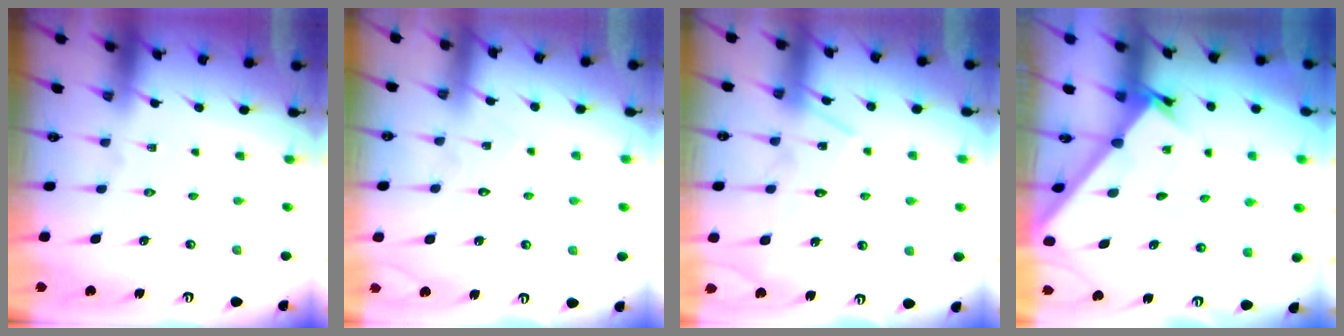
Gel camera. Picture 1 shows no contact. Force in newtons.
{"total": 3.5, "press": 3.5, "slide": 0.5}
{"total": 12.6, "press": 12.6, "slide": 0.7}
{"total": 1.7, "press": 1.7, "slide": 0.2}